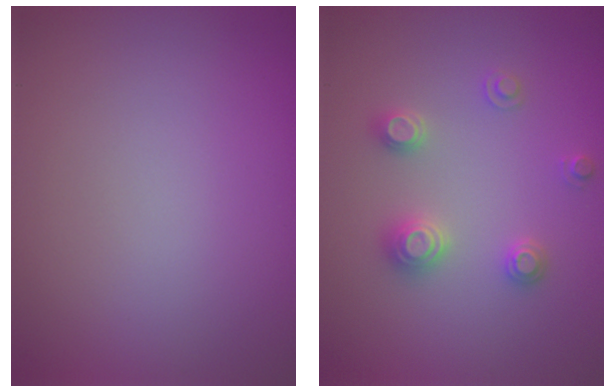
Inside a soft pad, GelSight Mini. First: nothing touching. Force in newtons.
{"total": 2.5, "press": 2.5, "slide": 0.3}